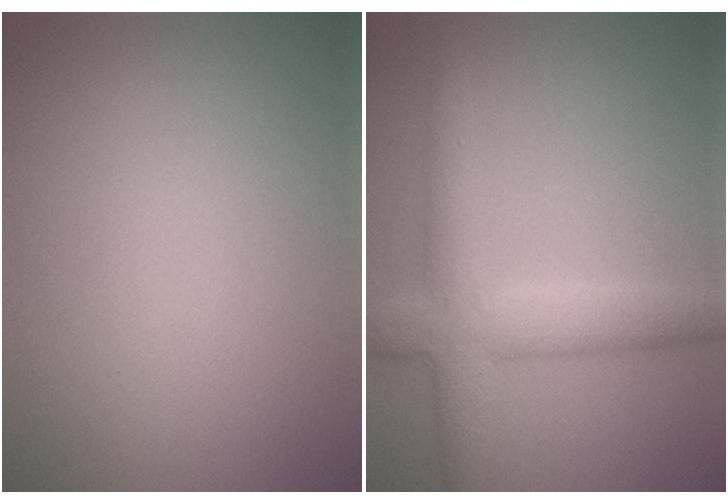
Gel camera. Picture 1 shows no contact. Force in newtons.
{"total": 5.3, "press": 5.3, "slide": 0.2}